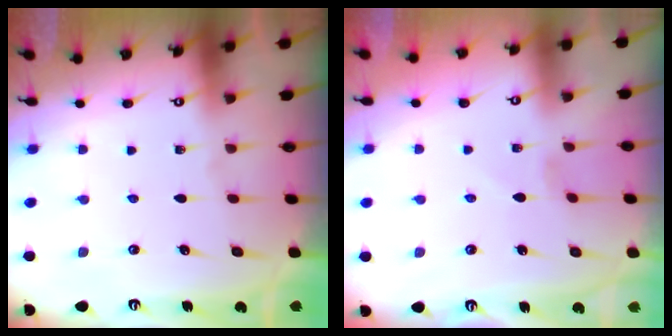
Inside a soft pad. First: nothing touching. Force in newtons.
{"total": 0.0}